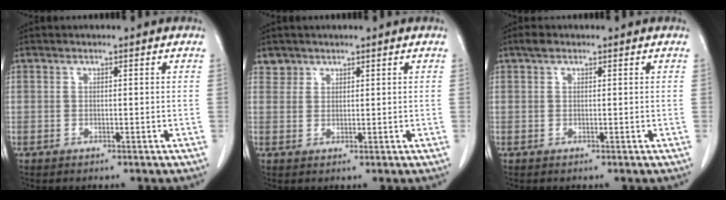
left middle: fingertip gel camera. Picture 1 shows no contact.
{"total": 1.8, "force": [1.3, 1.1, -0.3], "torque": [0.015, 0.007, 0.020]}
{"total": 1.1, "force": [0.8, 0.6, 0.6], "torque": [-0.014, 0.010, 0.011]}